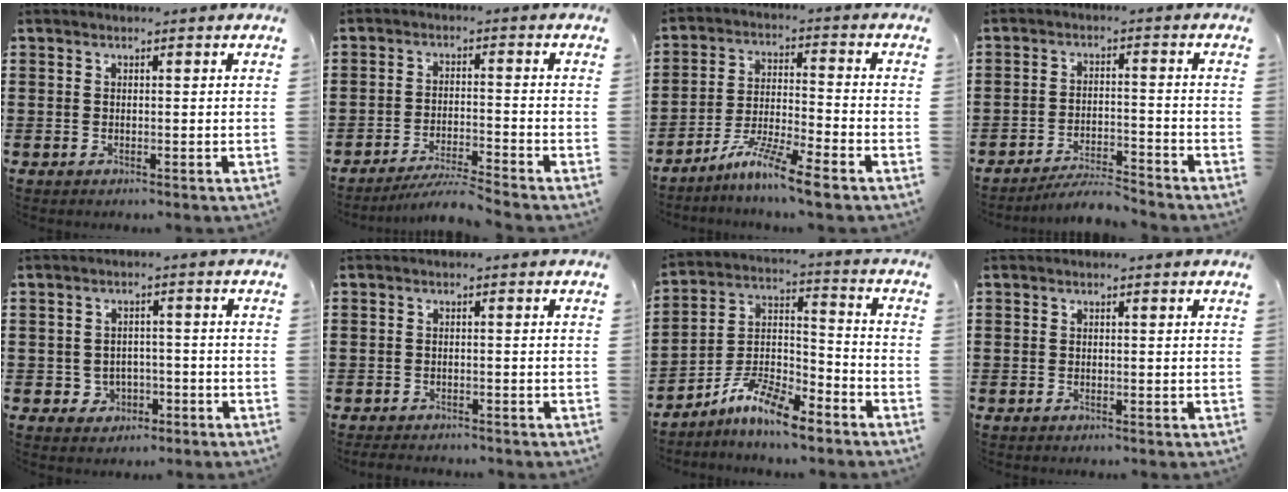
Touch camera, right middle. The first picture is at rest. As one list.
[{"total": 4.3, "force": [-4.0, -0.2, 1.4], "torque": [-0.031, -0.007, -0.082]}, {"total": 7.8, "force": [-6.3, -0.2, 4.5], "torque": [-0.091, -0.009, -0.122]}, {"total": 4.7, "force": [-4.5, 0.2, 1.3], "torque": [-0.030, 0.000, -0.091]}, {"total": 2.4, "force": [-1.3, 2.0, 0.5], "torque": [-0.019, 0.005, -0.033]}, {"total": 1.3, "force": [-1.2, 0.1, 0.1], "torque": [-0.006, 0.000, -0.026]}, {"total": 9.0, "force": [-7.6, 2.0, 4.4], "torque": [-0.090, 0.015, -0.147]}, {"total": 0.0}]